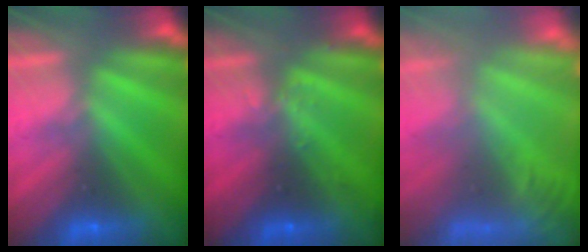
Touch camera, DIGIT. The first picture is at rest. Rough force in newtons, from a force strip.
{"total": 2.4}
{"total": 7.2}